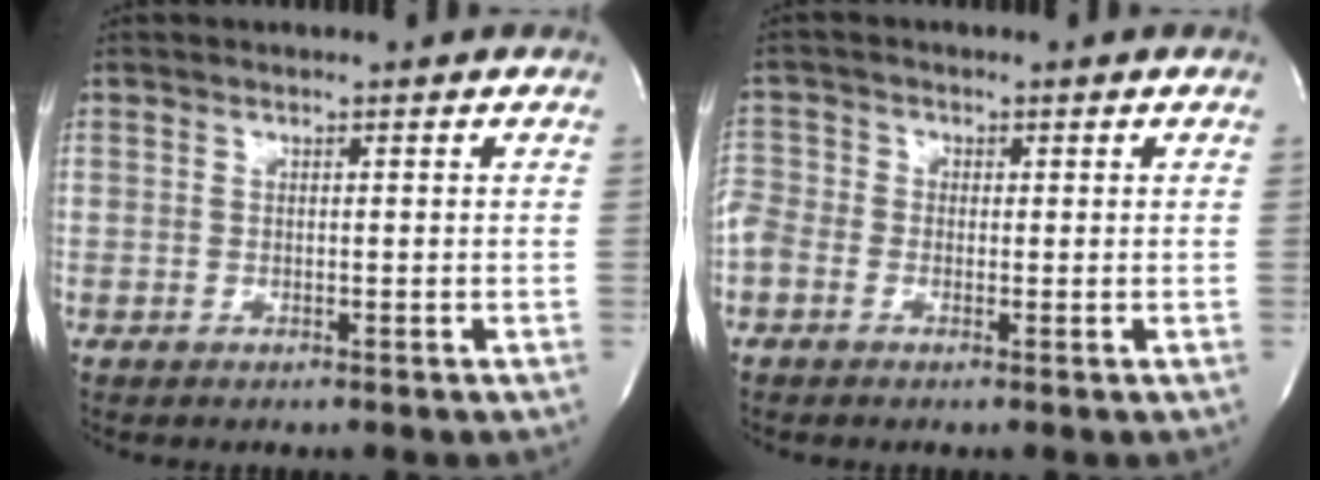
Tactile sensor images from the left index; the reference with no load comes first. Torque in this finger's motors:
{"motor_torque": [0.16, 0.04, -0.02, 0.02]}